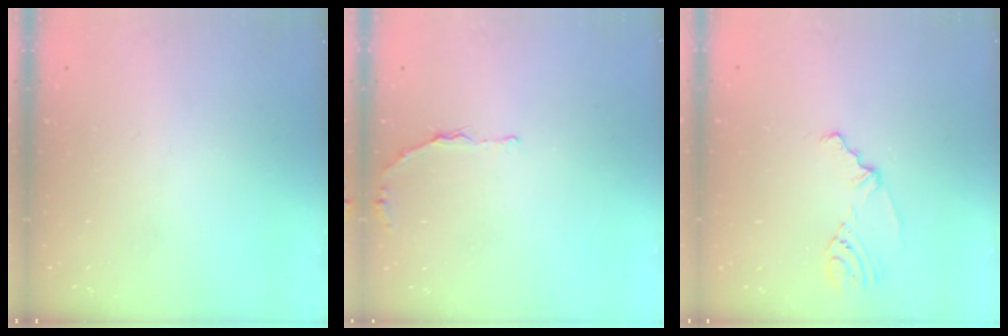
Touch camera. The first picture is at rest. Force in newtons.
{"total": 4.5, "press": 3.3, "slide": 3.1}
{"total": 2.3, "press": 1.9, "slide": 1.4}